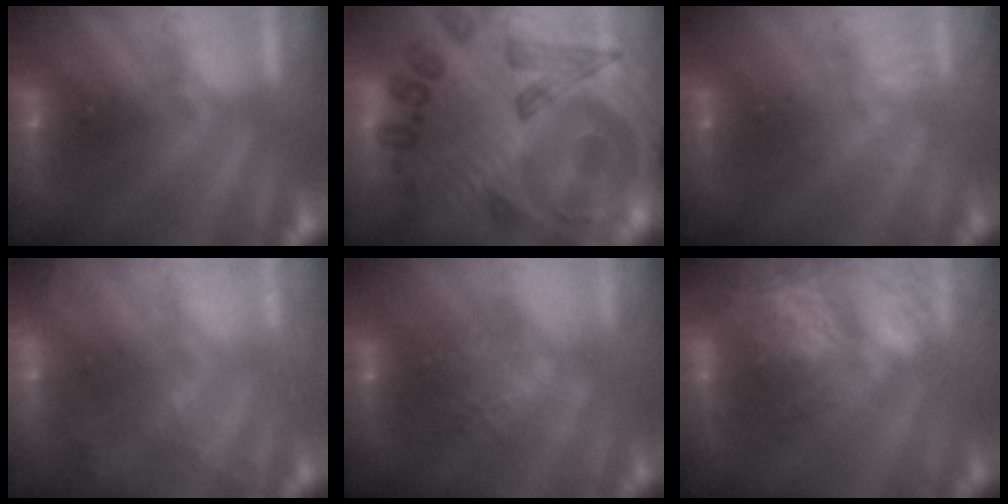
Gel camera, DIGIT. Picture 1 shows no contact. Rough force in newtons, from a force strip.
{"total": 6.0}
{"total": 1.6}
{"total": 7.0}
{"total": 4.7}
{"total": 10.8}